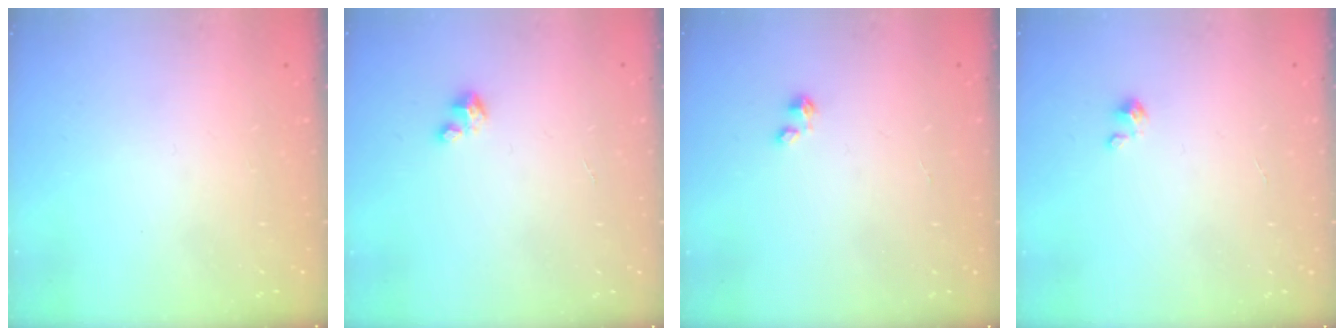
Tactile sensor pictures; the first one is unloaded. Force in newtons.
{"total": 1.7, "press": 1.6, "slide": 0.1}
{"total": 0.0}
{"total": 1.3, "press": 1.3, "slide": 0.1}